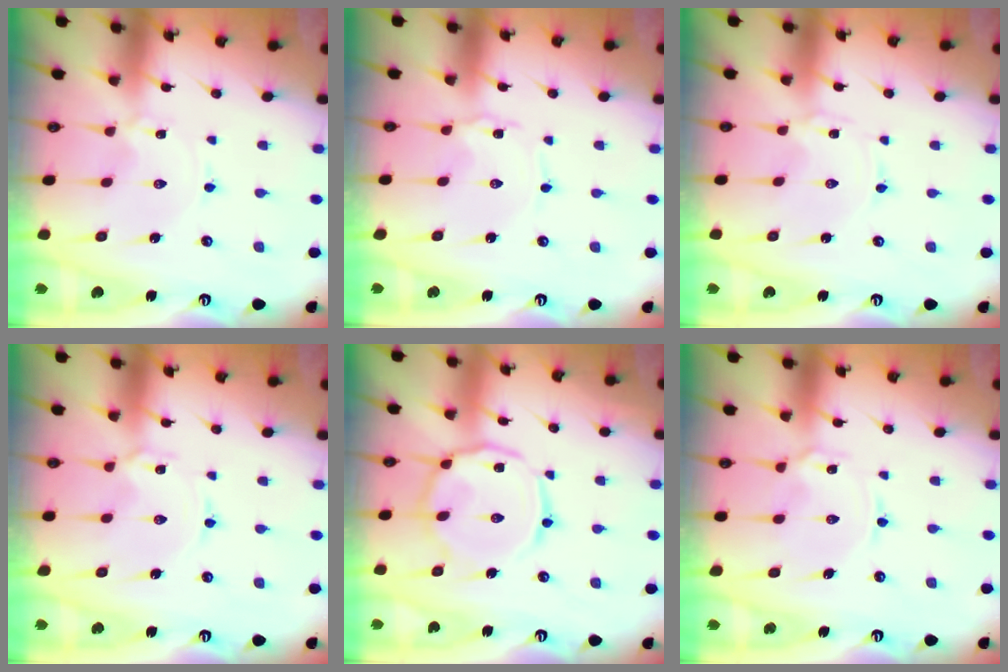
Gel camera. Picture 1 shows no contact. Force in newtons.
{"total": 1.7, "press": 1.7, "slide": 0.2}
{"total": 0.0}
{"total": 1.7, "press": 1.7, "slide": 0.3}
{"total": 12.4, "press": 12.4, "slide": 0.8}
{"total": 2.6, "press": 2.6, "slide": 0.4}